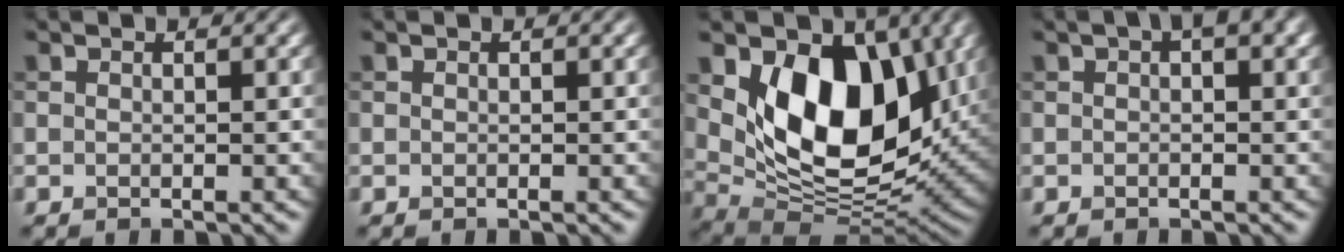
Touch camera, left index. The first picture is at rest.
{"total": 0.0}
{"total": 11.3, "force": [3.1, 7.2, 8.1], "torque": [-0.132, -0.029, 0.055]}
{"total": 2.5, "force": [1.2, 0.8, 2.0], "torque": [-0.020, 0.009, 0.015]}